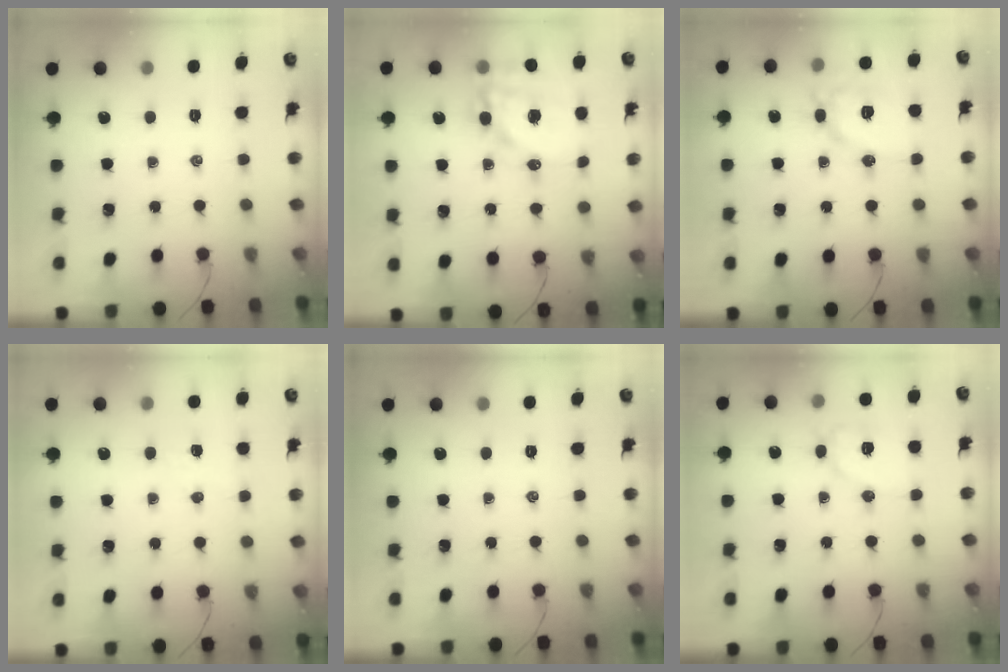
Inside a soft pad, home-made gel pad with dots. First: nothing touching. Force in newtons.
{"total": 15.2, "press": 14.8, "slide": 3.5}
{"total": 11.5, "press": 11.5, "slide": 1.0}
{"total": 3.6, "press": 3.5, "slide": 0.9}
{"total": 0.0}
{"total": 9.8, "press": 9.7, "slide": 0.9}